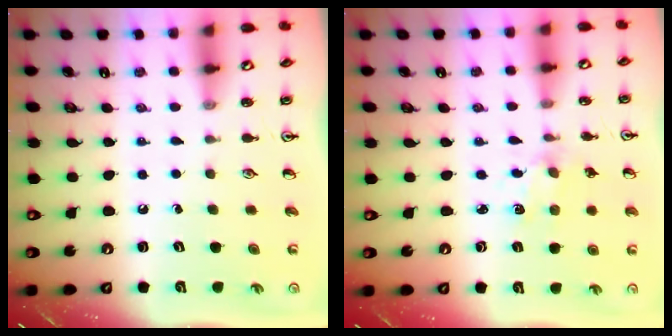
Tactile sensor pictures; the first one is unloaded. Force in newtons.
{"total": 2.1, "press": 2.1, "slide": 0.3}